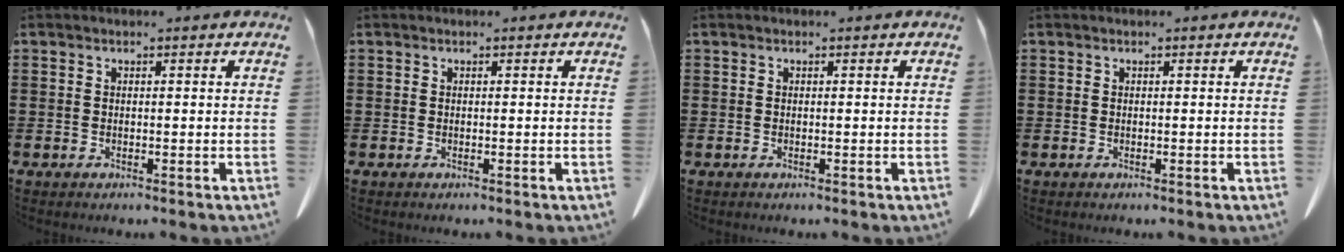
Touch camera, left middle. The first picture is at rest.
{"total": 0.0}
{"total": 0.0}
{"total": 0.0}